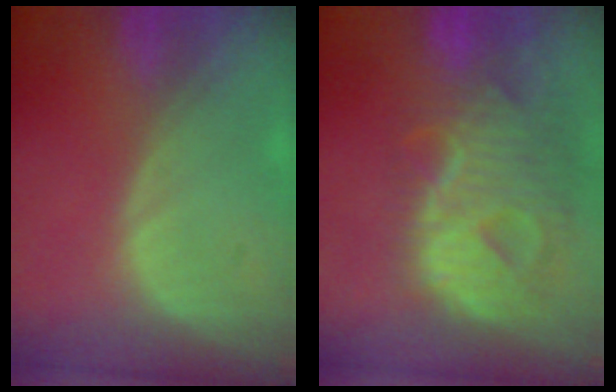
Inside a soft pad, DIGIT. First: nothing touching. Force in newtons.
{"total": 13.0, "press": 11.0, "slide": 6.8}